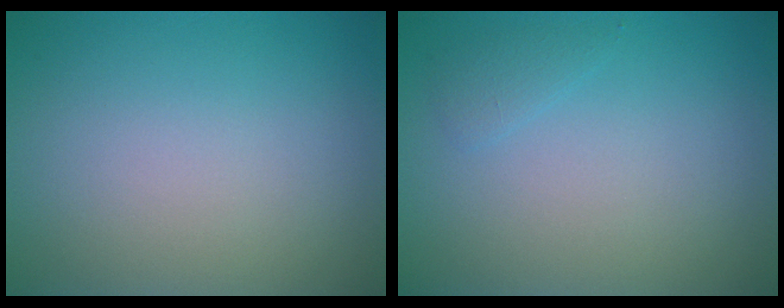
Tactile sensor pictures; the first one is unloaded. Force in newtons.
{"total": 0.9, "press": 0.9, "slide": 0.1}